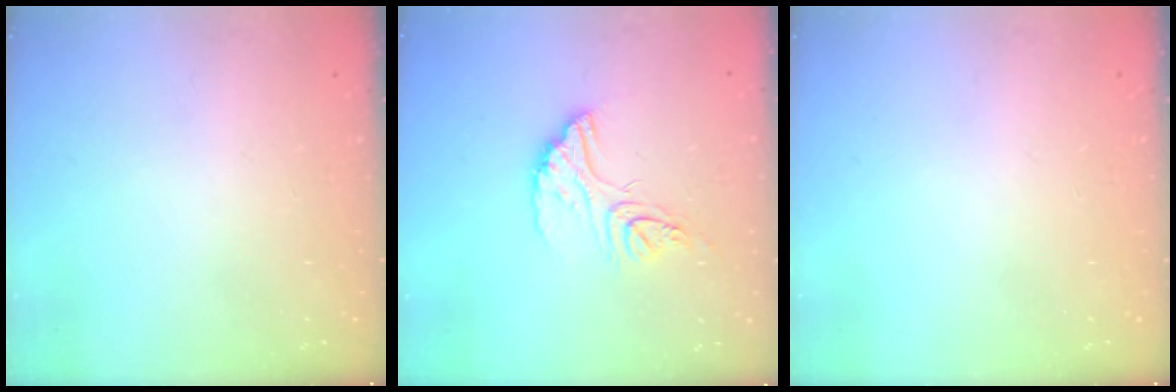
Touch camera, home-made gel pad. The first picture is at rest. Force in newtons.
{"total": 13.2, "press": 13.1, "slide": 1.1}
{"total": 0.0}